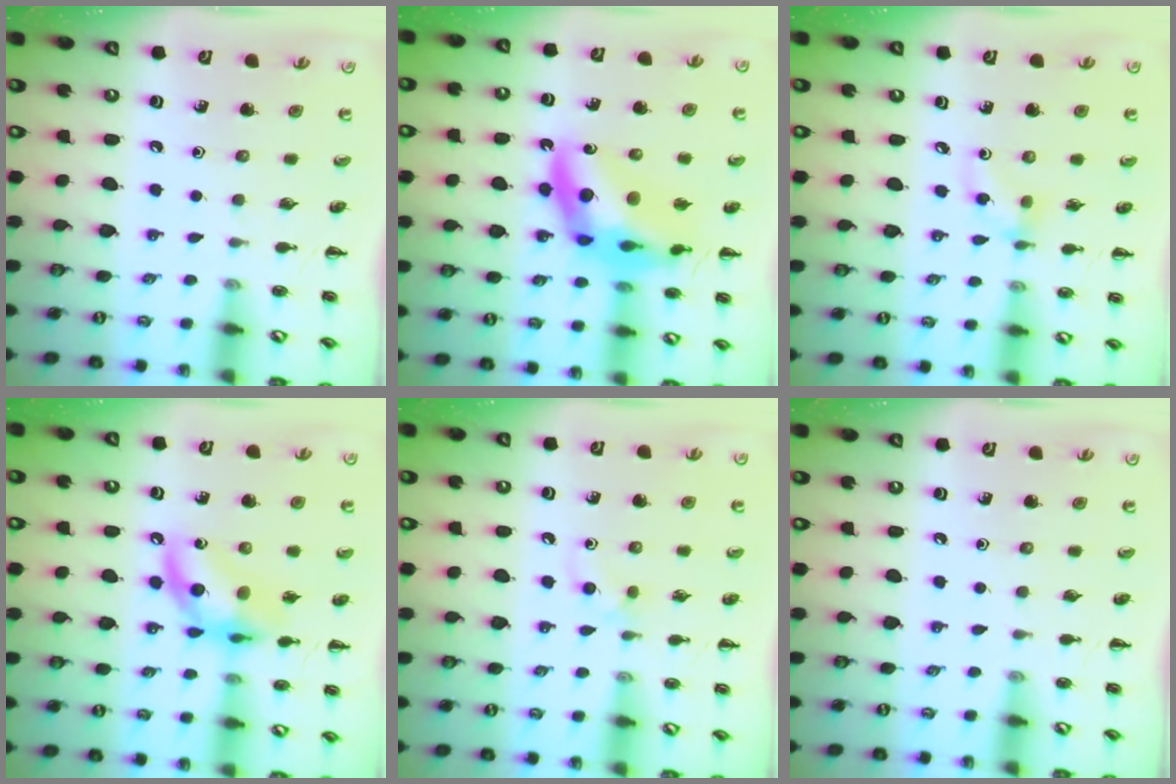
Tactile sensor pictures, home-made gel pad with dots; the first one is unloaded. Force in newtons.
{"total": 16.7, "press": 16.2, "slide": 4.1}
{"total": 4.3, "press": 4.3, "slide": 0.7}
{"total": 11.6, "press": 11.3, "slide": 2.6}
{"total": 4.8, "press": 4.6, "slide": 1.5}
{"total": 0.0}